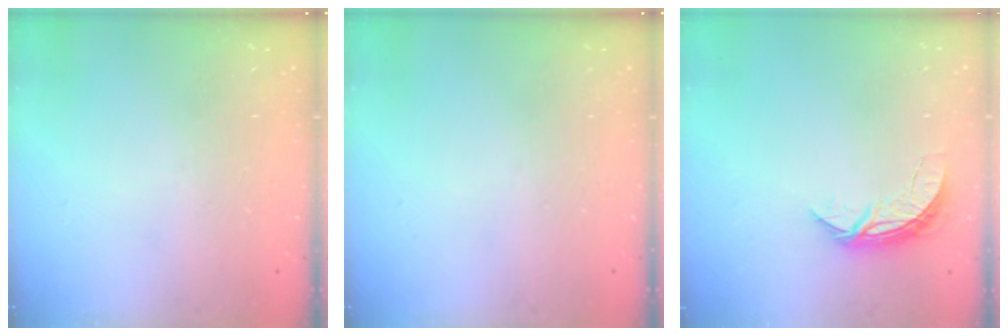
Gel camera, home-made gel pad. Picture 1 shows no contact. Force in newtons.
{"total": 0.0}
{"total": 5.5, "press": 5.5, "slide": 0.3}